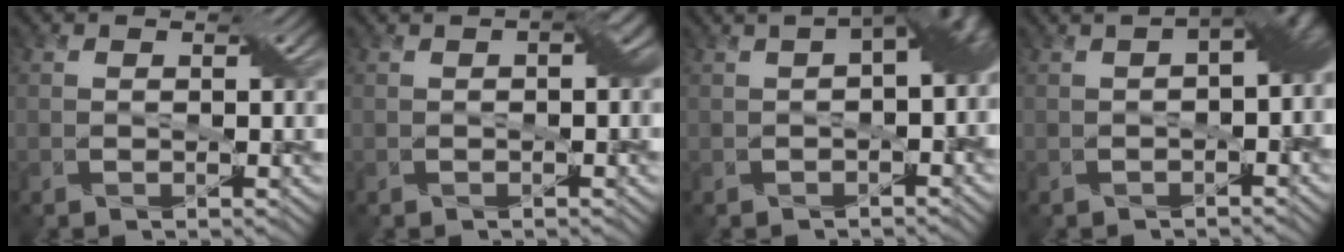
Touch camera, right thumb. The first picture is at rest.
{"total": 2.7, "force": [0.3, 1.1, 2.5], "torque": [-0.031, 0.012, 0.003]}
{"total": 7.5, "force": [0.6, 3.3, 6.8], "torque": [-0.078, 0.008, 0.011]}
{"total": 7.3, "force": [0.0, 3.6, 6.4], "torque": [-0.071, 0.004, 0.003]}